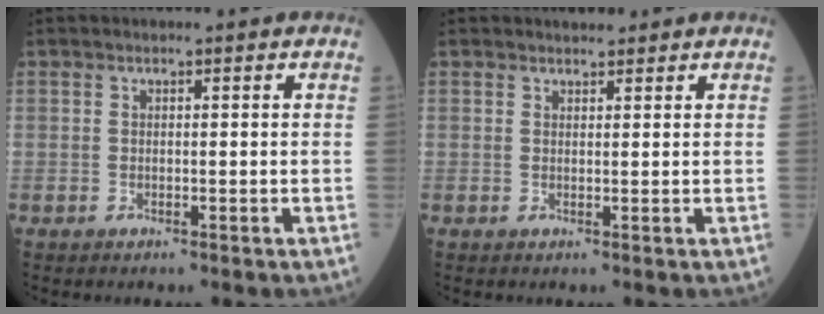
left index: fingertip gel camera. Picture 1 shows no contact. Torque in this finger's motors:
{"motor_torque": [0.37, -0.36, 0.06, 0.02]}